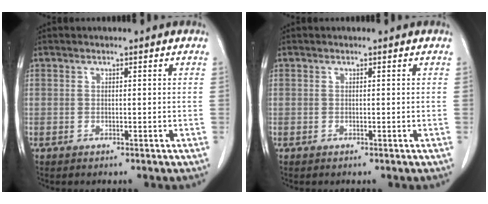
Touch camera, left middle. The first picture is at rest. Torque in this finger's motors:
{"motor_torque": [-0.01, 0.00, 0.00, 0.00]}